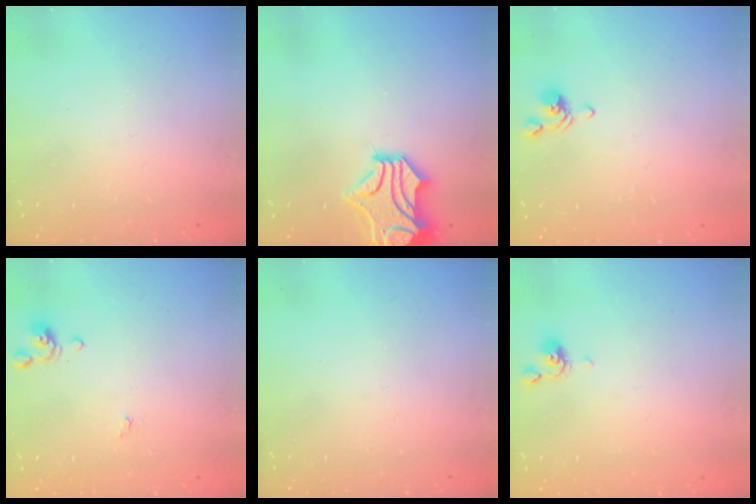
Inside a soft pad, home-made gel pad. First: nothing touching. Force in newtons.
{"total": 1.6, "press": 0.8, "slide": 1.4}
{"total": 2.8, "press": 2.8, "slide": 0.3}
{"total": 0.0}
{"total": 0.0}
{"total": 0.9, "press": 0.8, "slide": 0.3}